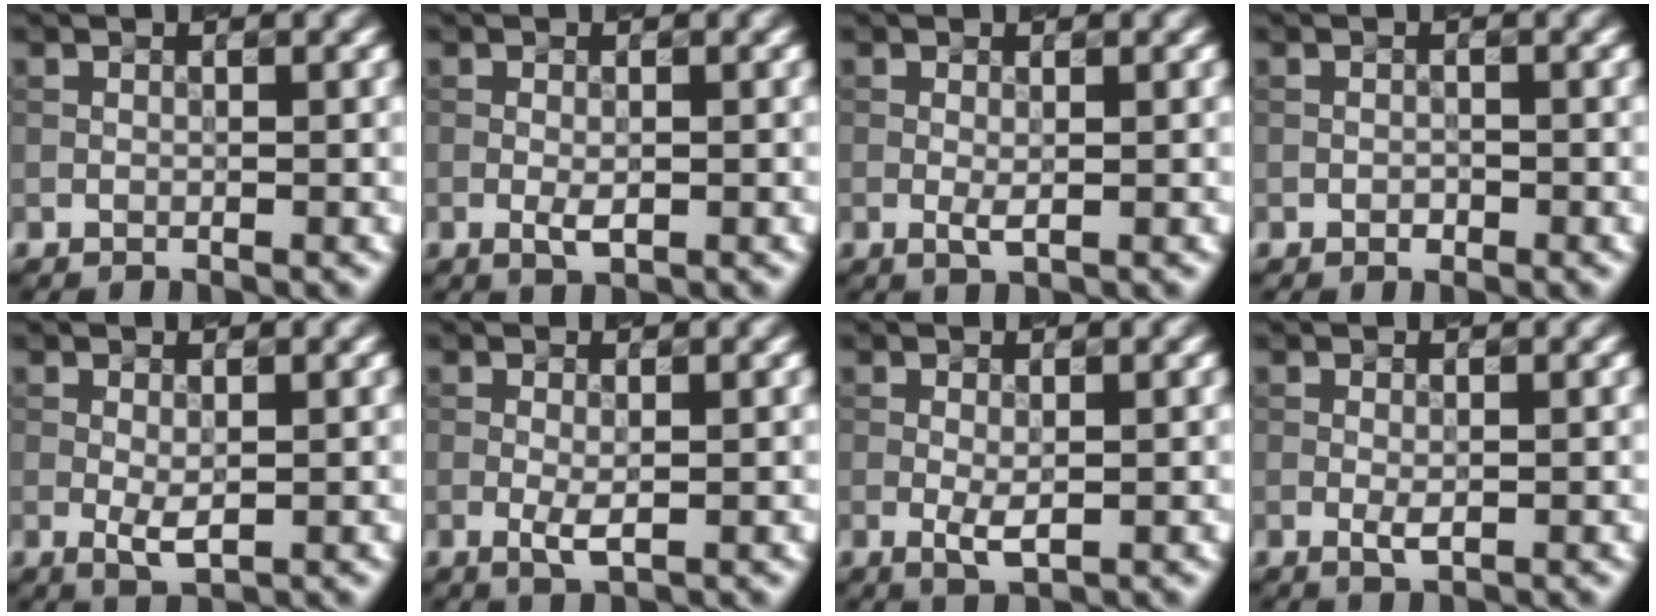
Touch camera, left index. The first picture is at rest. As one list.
[{"total": 1.6, "force": [-0.4, 0.6, 1.4], "torque": [-0.028, -0.004, -0.008]}, {"total": 1.2, "force": [-0.1, 0.3, 1.1], "torque": [-0.023, -0.004, -0.002]}, {"total": 0.6, "force": [-0.3, 0.4, 0.4], "torque": [-0.004, 0.000, -0.006]}, {"total": 2.0, "force": [-0.1, 0.7, 1.9], "torque": [-0.036, -0.005, 0.000]}, {"total": 1.8, "force": [-0.2, 0.5, 1.7], "torque": [-0.034, -0.004, -0.006]}, {"total": 1.9, "force": [-0.2, 0.6, 1.8], "torque": [-0.036, -0.005, -0.003]}, {"total": 1.3, "force": [-0.3, 0.5, 1.2], "torque": [-0.024, -0.004, -0.005]}]